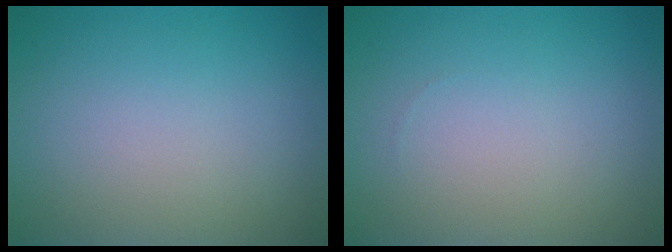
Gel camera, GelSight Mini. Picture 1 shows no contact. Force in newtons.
{"total": 0.0}